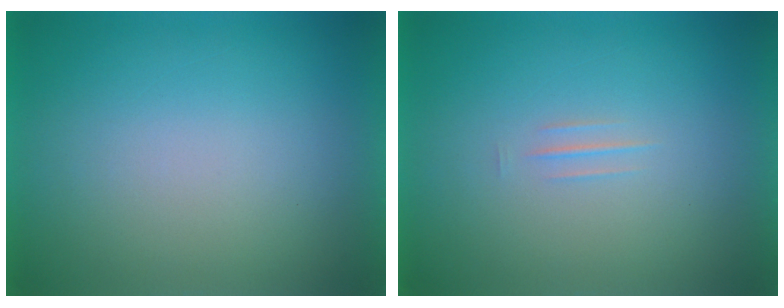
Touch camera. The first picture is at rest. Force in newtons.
{"total": 1.2}